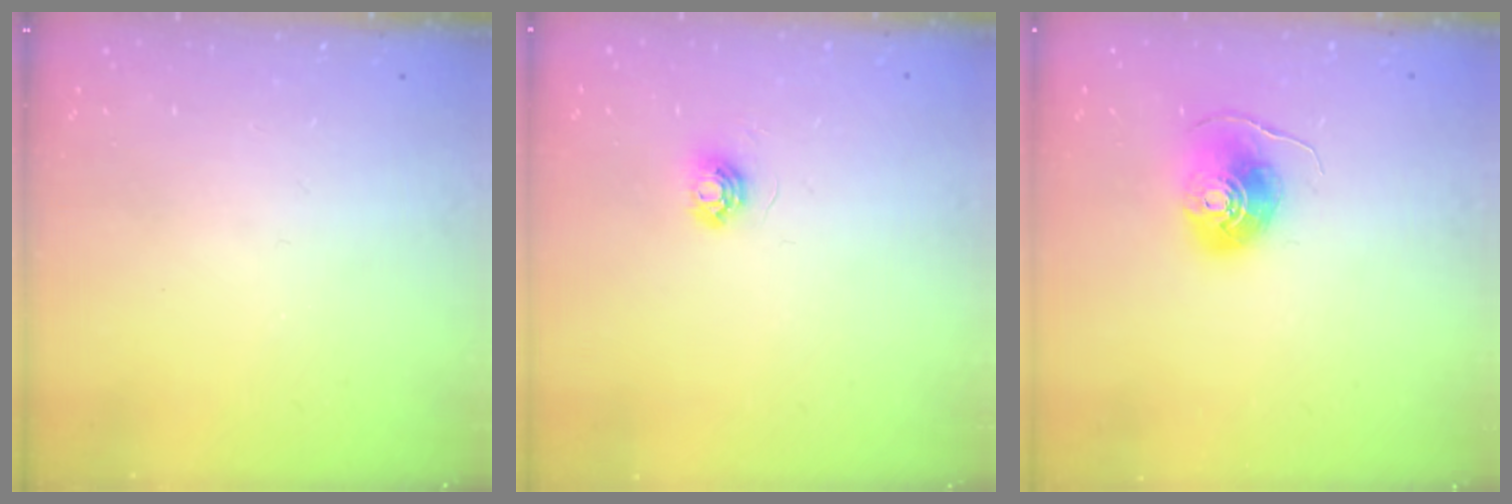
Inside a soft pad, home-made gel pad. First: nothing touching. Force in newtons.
{"total": 5.0, "press": 4.9, "slide": 0.4}
{"total": 8.7, "press": 8.7, "slide": 0.5}